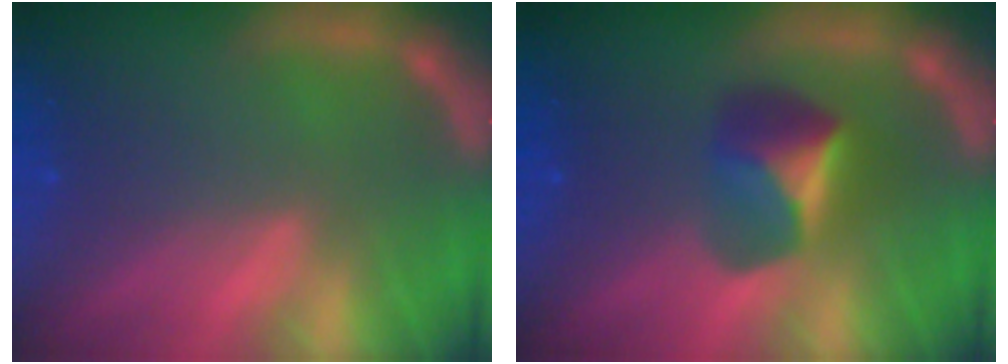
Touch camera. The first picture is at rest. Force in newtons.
{"total": 3.9}